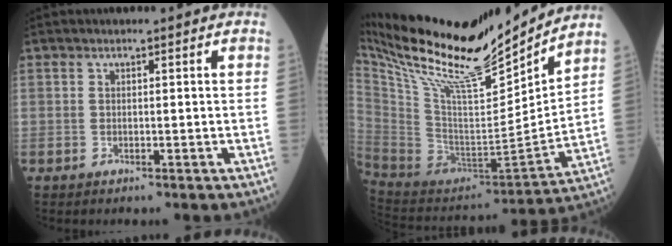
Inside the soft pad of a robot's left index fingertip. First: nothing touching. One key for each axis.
{"total": 26.6, "fx": 22.4, "fy": 3.9, "fz": 13.7, "tx": -0.255, "ty": -0.018, "tz": 0.380}